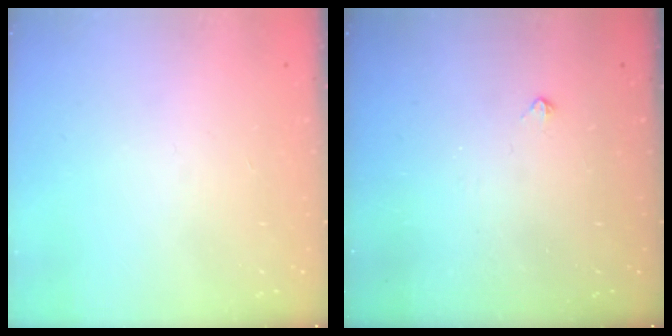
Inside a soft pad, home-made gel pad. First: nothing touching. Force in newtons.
{"total": 2.5, "press": 2.4, "slide": 0.4}